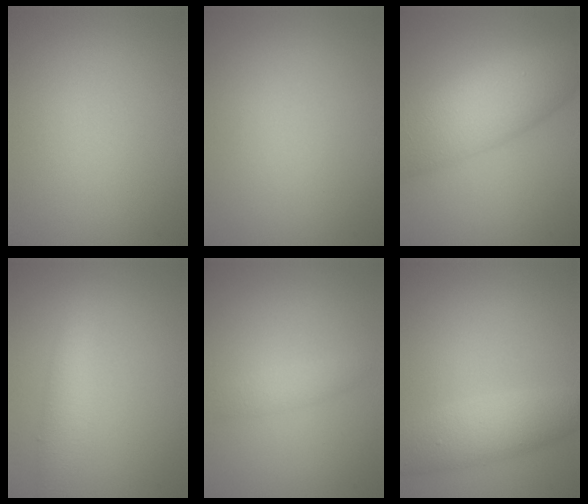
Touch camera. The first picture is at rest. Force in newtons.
{"total": 0.0}
{"total": 8.4, "press": 8.4, "slide": 0.2}
{"total": 2.9, "press": 2.9, "slide": 0.1}
{"total": 1.5, "press": 1.5, "slide": 0.0}
{"total": 4.7, "press": 4.7, "slide": 0.2}